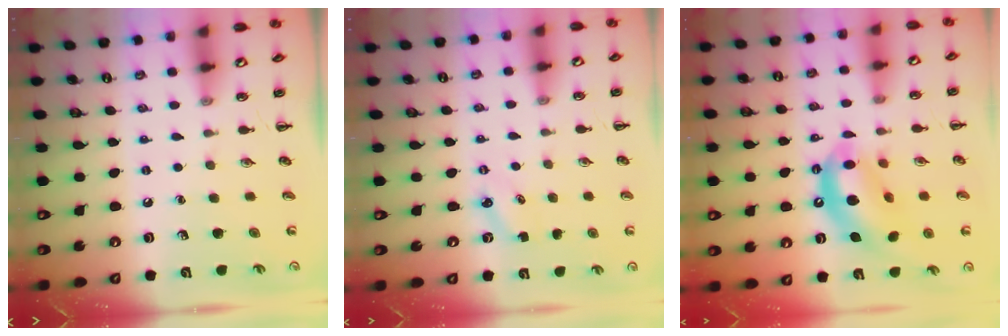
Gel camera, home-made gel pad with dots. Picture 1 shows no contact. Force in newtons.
{"total": 2.9, "press": 2.7, "slide": 0.8}
{"total": 12.8, "press": 12.4, "slide": 3.4}